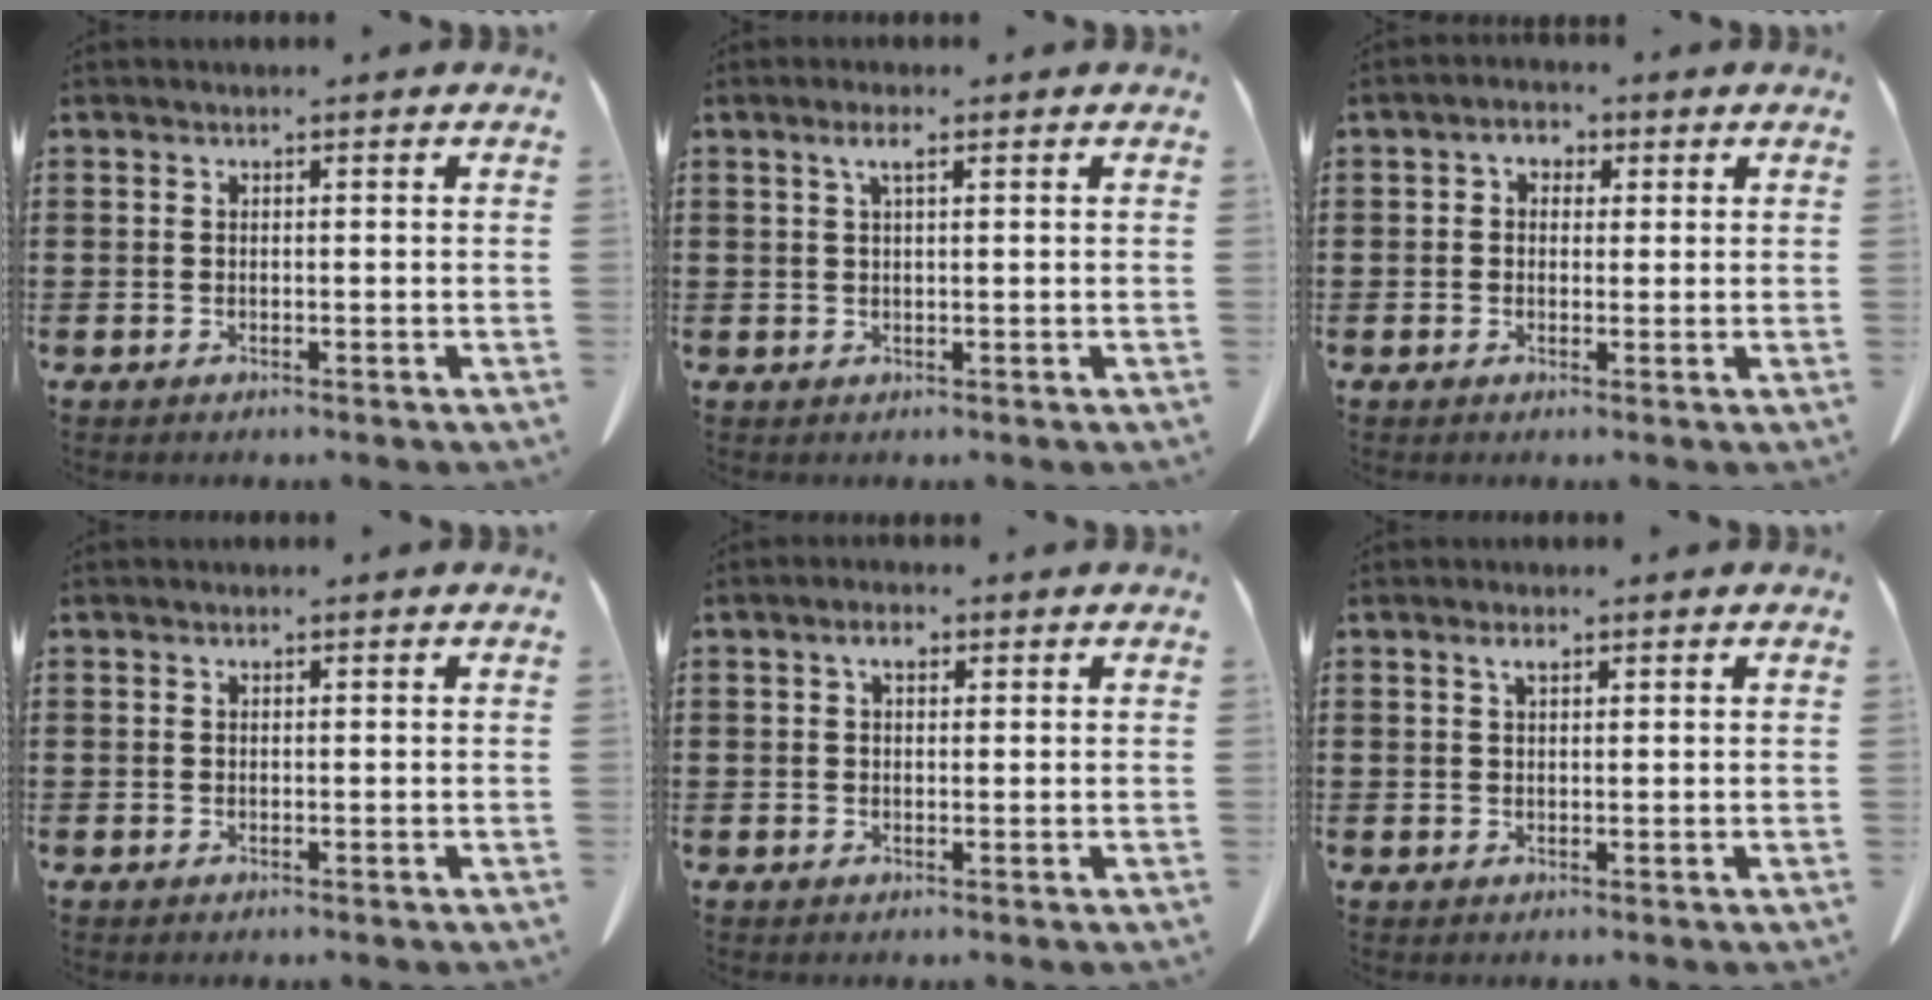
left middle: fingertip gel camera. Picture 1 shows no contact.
{"total": 2.5, "force": [1.1, 0.5, 2.2], "torque": [-0.046, 0.004, 0.018]}
{"total": 2.1, "force": [0.6, 1.7, 1.2], "torque": [-0.023, 0.006, 0.007]}
{"total": 0.0}
{"total": 2.3, "force": [1.1, 1.1, 1.6], "torque": [-0.036, 0.006, 0.019]}
{"total": 1.8, "force": [1.0, 0.5, 1.3], "torque": [-0.021, -0.003, 0.017]}